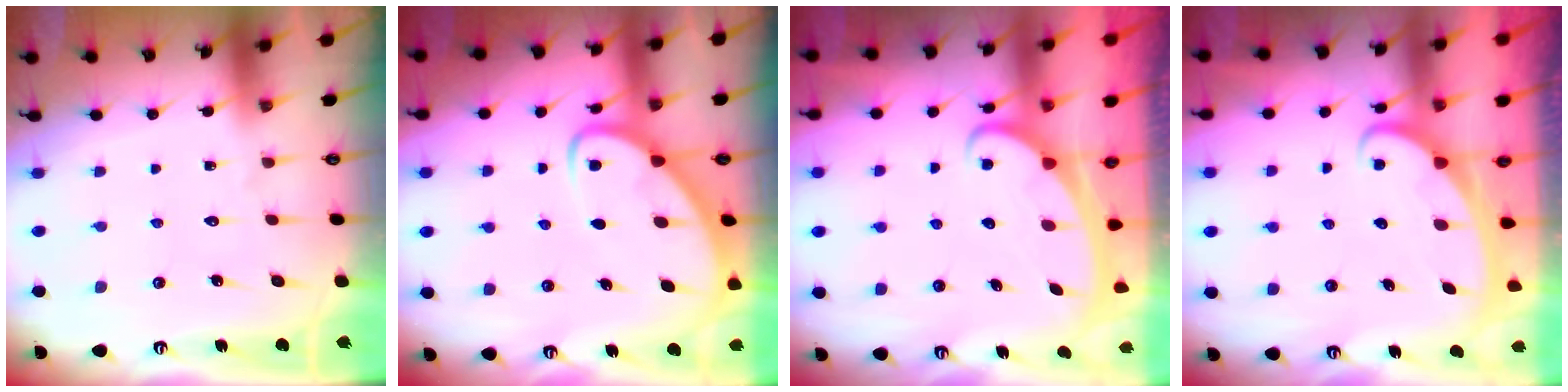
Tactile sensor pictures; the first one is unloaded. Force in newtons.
{"total": 4.4, "press": 4.3, "slide": 0.4}
{"total": 2.1, "press": 2.1, "slide": 0.3}
{"total": 2.5, "press": 2.5, "slide": 0.3}